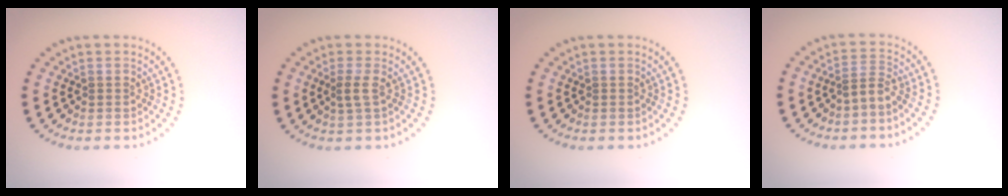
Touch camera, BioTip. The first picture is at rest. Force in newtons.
{"total": 1.1, "press": 0.8, "slide": 0.7}
{"total": 0.0}
{"total": 1.5, "press": 1.1, "slide": 1.1}